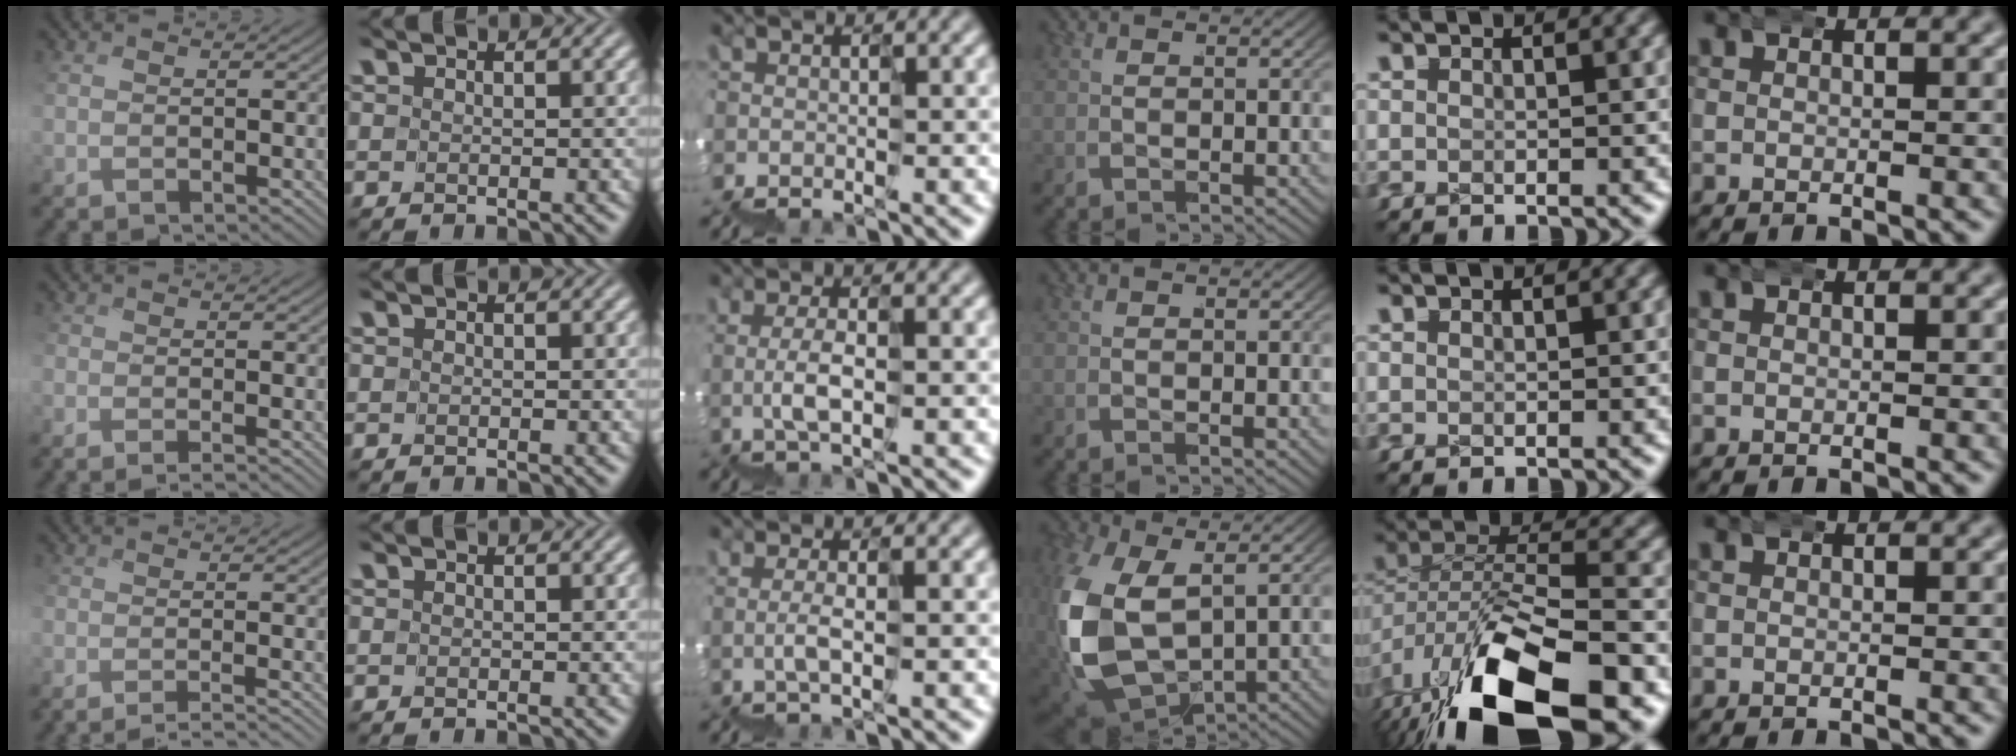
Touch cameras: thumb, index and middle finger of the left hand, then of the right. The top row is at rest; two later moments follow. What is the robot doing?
{"motion": "wrap", "object": "ethernet cable"}